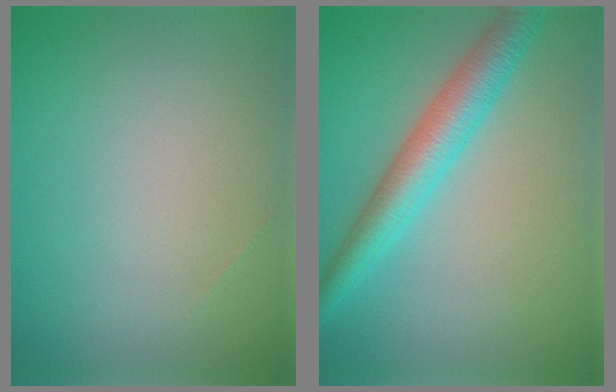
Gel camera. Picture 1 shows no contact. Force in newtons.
{"total": 4.9, "press": 4.9, "slide": 0.1}